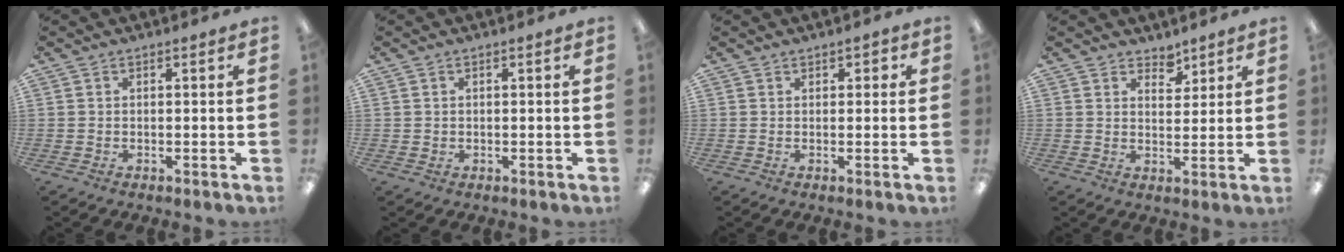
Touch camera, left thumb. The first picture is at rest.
{"total": 0.7, "force": [0.2, 0.7, -0.1], "torque": [0.000, 0.005, 0.003]}
{"total": 1.0, "force": [0.5, 0.9, 0.2], "torque": [-0.005, 0.002, 0.009]}
{"total": 4.1, "force": [3.5, 2.1, 0.5], "torque": [0.011, -0.026, 0.060]}